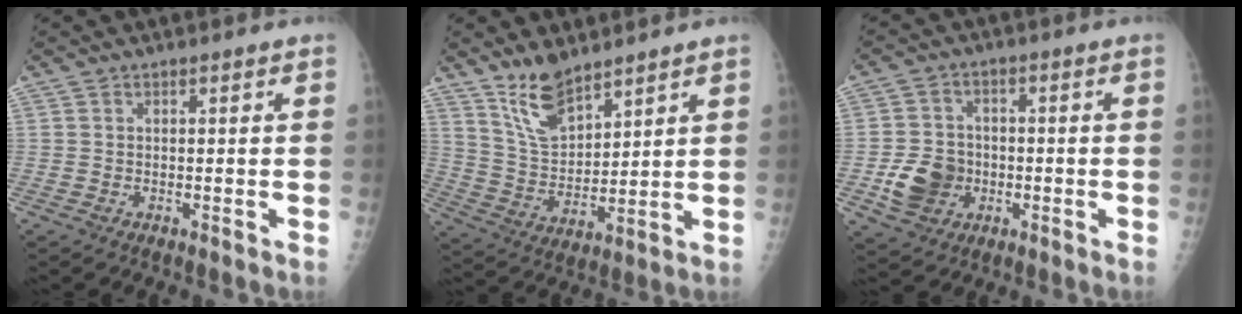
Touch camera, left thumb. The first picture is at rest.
{"total": 9.7, "force": [7.5, 3.8, 4.7], "torque": [-0.070, -0.055, 0.160]}
{"total": 8.8, "force": [-2.2, 7.4, 4.2], "torque": [-0.053, 0.010, -0.037]}